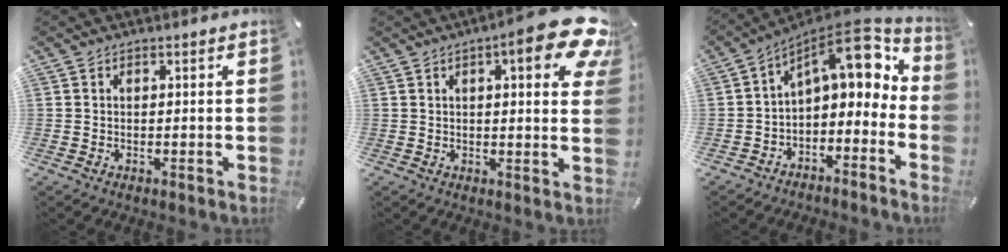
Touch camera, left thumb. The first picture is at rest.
{"total": 14.2, "force": [7.3, 3.9, 11.5], "torque": [-0.154, -0.039, 0.113]}
{"total": 11.6, "force": [5.6, 6.0, 8.1], "torque": [-0.106, -0.046, 0.095]}